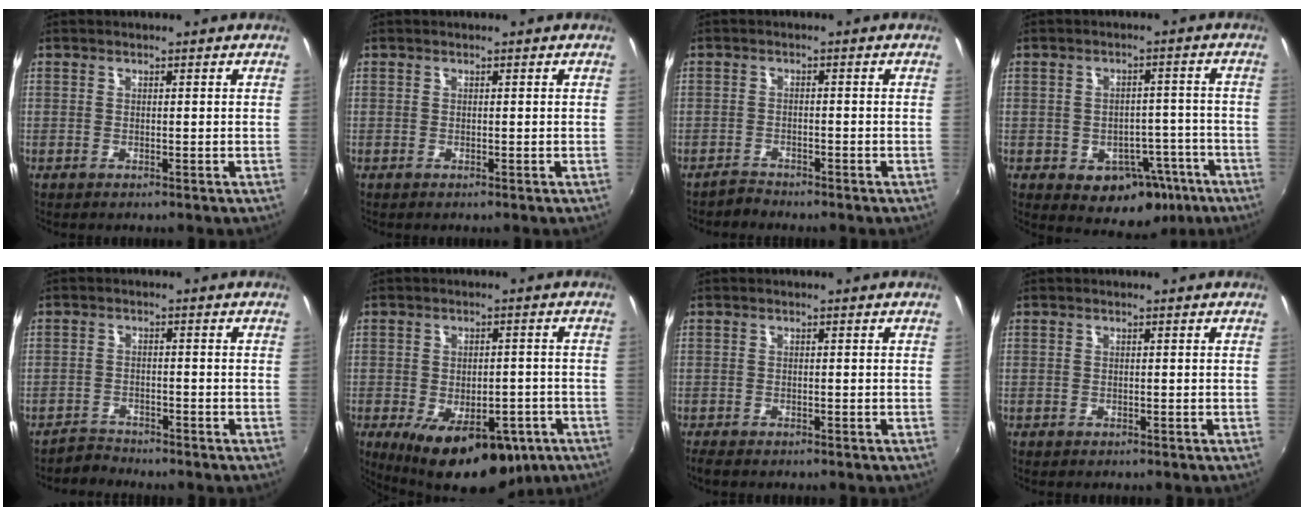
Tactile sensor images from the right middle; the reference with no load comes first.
{"total": 0.0}
{"total": 2.0, "force": [-1.9, 0.6, -0.2], "torque": [-0.003, 0.002, -0.037]}
{"total": 10.7, "force": [-5.1, 7.8, 5.2], "torque": [-0.080, 0.023, -0.041]}
{"total": 3.0, "force": [-2.8, 0.8, -0.3], "torque": [-0.004, 0.003, -0.055]}
{"total": 16.4, "force": [-8.6, 8.6, 11.0], "torque": [-0.185, -0.028, -0.107]}
{"total": 2.7, "force": [-2.4, 0.8, 1.2], "torque": [-0.024, -0.019, -0.039]}
{"total": 0.5, "force": [-0.4, 0.4, 0.1], "torque": [-0.003, -0.002, -0.007]}